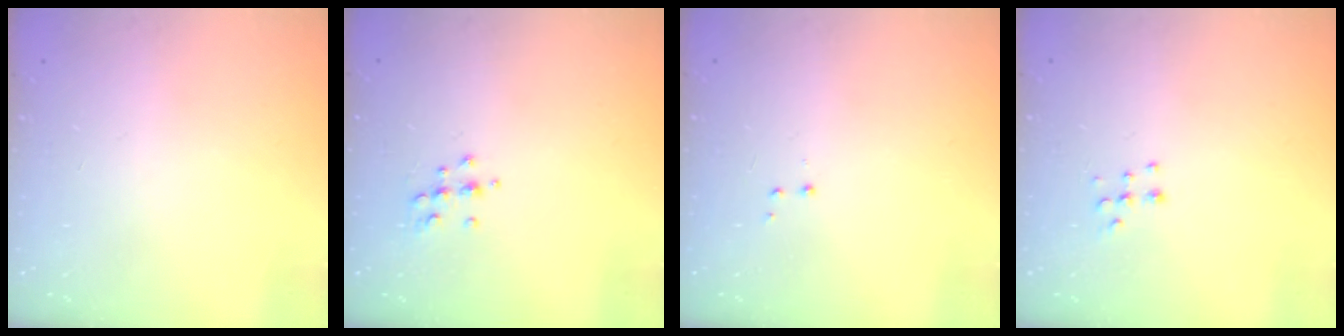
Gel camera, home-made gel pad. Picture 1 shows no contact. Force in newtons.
{"total": 6.3, "press": 6.2, "slide": 0.9}
{"total": 2.9, "press": 2.8, "slide": 0.7}
{"total": 6.2, "press": 6.1, "slide": 0.7}